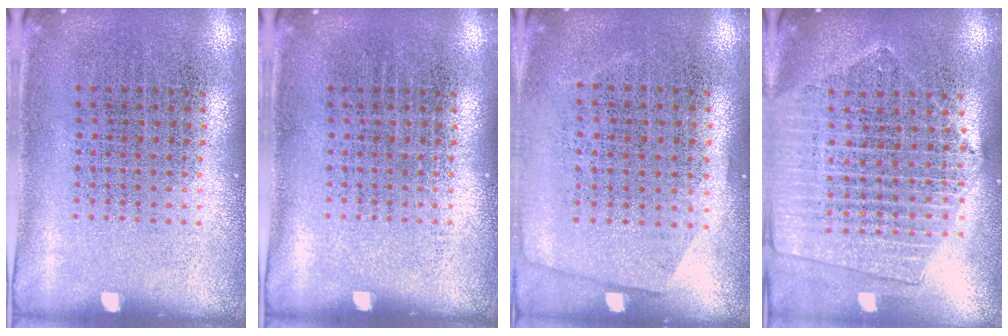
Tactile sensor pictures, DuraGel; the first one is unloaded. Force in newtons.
{"total": 0.0}
{"total": 0.5, "press": 0.0, "slide": 0.5}
{"total": 2.0, "press": 1.9, "slide": 0.9}